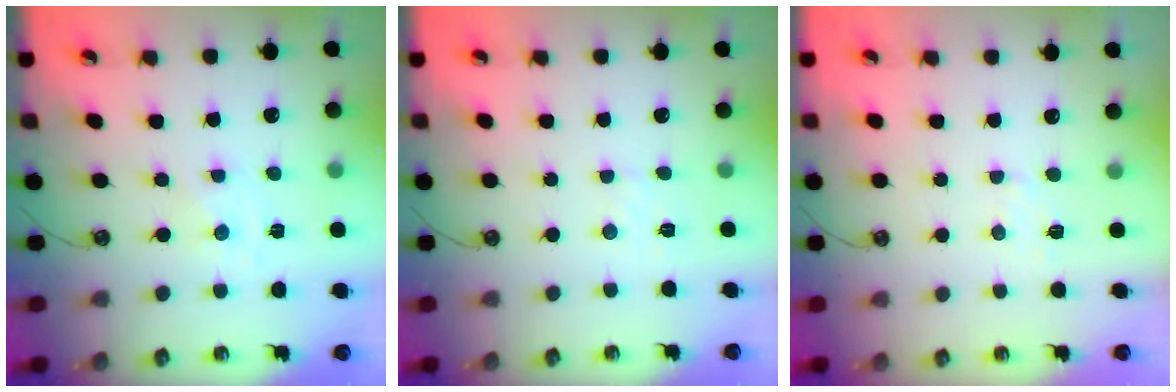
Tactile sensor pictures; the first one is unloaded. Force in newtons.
{"total": 4.3, "press": 4.3, "slide": 0.7}
{"total": 5.8, "press": 5.8, "slide": 0.8}